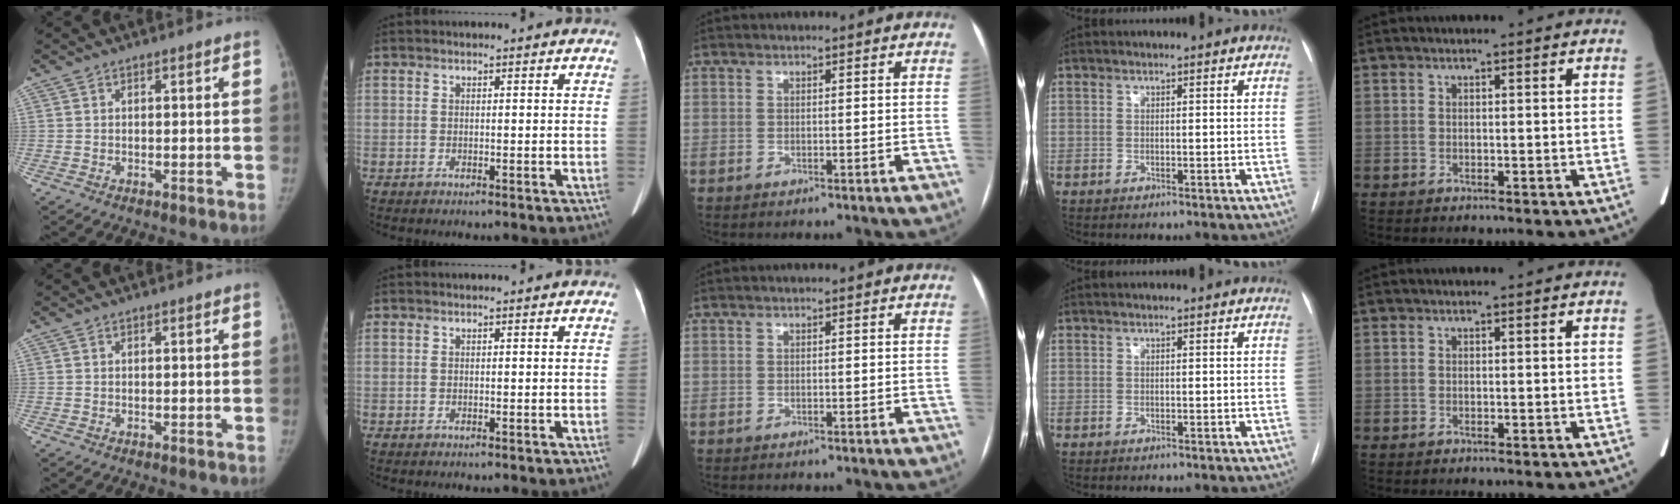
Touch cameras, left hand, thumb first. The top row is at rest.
{}